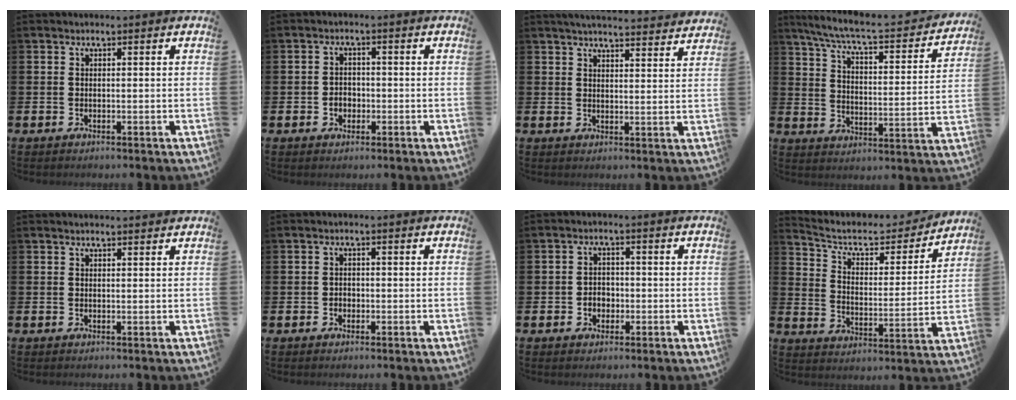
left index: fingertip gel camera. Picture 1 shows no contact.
{"total": 2.2, "force": [-0.6, 1.9, 0.9], "torque": [-0.007, 0.002, -0.019]}
{"total": 4.4, "force": [4.4, 0.0, 0.7], "torque": [-0.017, -0.029, 0.077]}
{"total": 7.2, "force": [6.4, 0.6, 3.1], "torque": [-0.089, -0.047, 0.105]}
{"total": 1.0, "force": [0.9, 0.1, 0.1], "torque": [0.006, -0.002, 0.015]}
{"total": 1.1, "force": [-0.4, 1.0, 0.3], "torque": [-0.003, 0.004, -0.010]}
{"total": 2.3, "force": [-0.7, 2.0, 0.9], "torque": [-0.009, 0.001, -0.019]}
{"total": 6.9, "force": [6.0, 2.7, 2.1], "torque": [-0.073, -0.043, 0.097]}